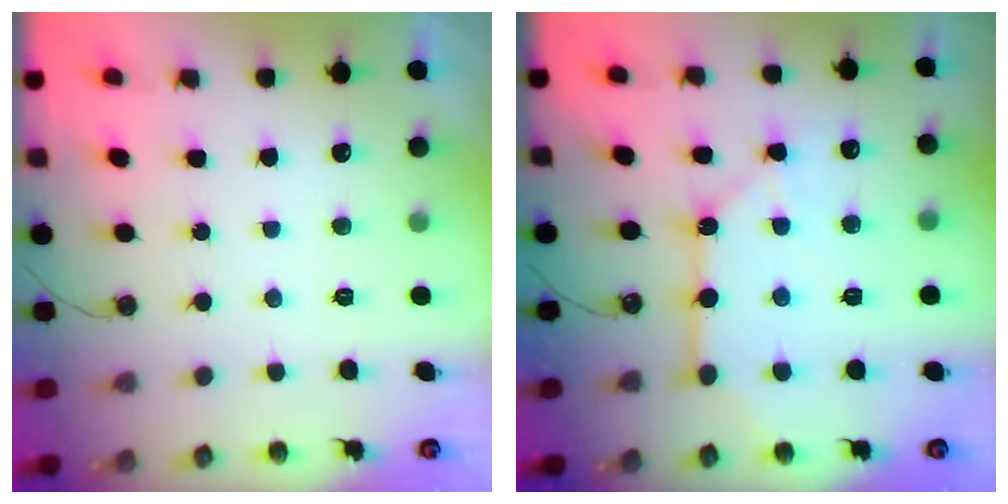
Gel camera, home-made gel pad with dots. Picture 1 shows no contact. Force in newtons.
{"total": 11.6, "press": 11.5, "slide": 1.1}